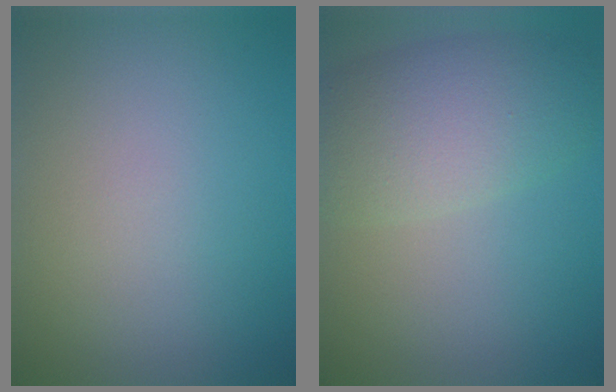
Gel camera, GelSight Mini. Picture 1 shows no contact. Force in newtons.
{"total": 6.3, "press": 6.3, "slide": 0.3}